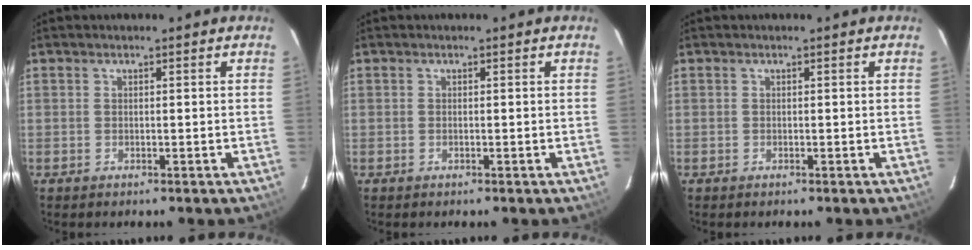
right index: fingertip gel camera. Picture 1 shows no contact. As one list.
[{"total": 0.0}, {"total": 0.0}]